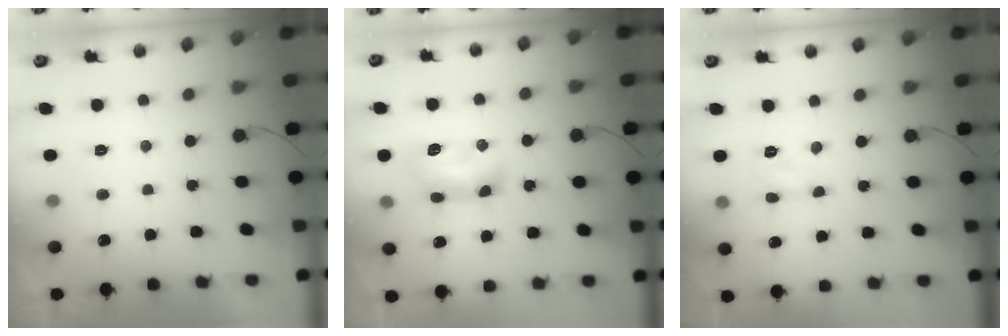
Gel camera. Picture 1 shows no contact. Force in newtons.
{"total": 9.6, "press": 9.6, "slide": 1.1}
{"total": 3.1, "press": 3.0, "slide": 0.4}